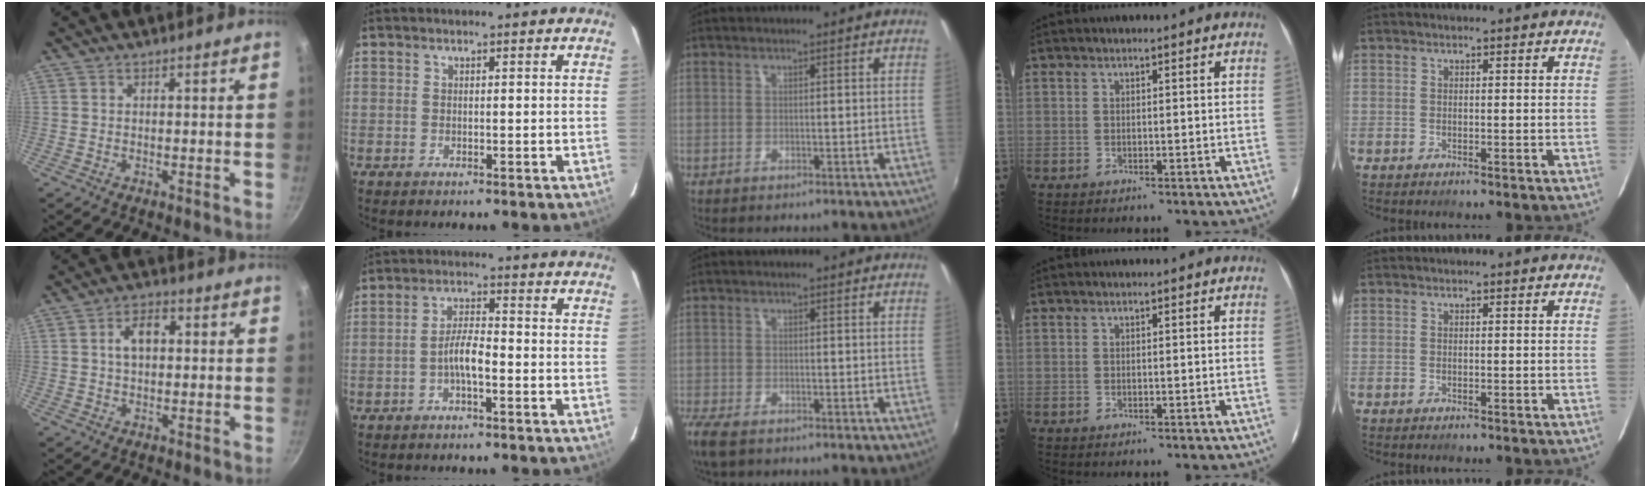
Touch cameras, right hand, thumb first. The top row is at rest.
{"thumb": {"total": 5.8, "force": [0.8, 3.7, 4.4], "torque": [-0.056, 0.016, 0.007]}, "index": {"total": 4.5, "force": [-1.9, 1.0, 4.0], "torque": [-0.081, 0.010, -0.036]}, "middle": {"total": 4.8, "force": [-3.6, 1.7, 2.7], "torque": [-0.070, -0.020, -0.073]}}